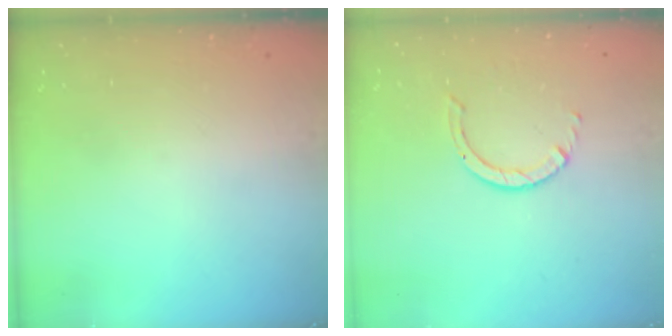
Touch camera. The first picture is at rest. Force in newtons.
{"total": 1.4, "press": 1.4, "slide": 0.2}